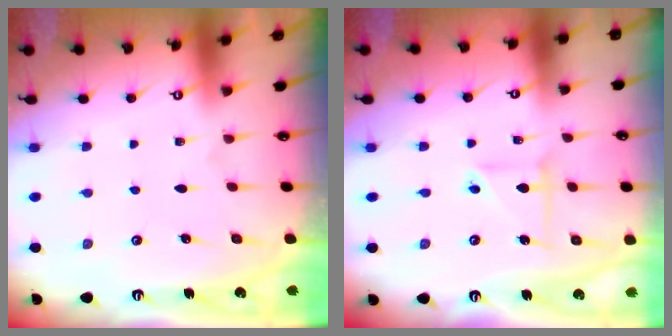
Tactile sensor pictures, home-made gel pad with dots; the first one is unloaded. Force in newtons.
{"total": 4.5, "press": 4.4, "slide": 0.7}